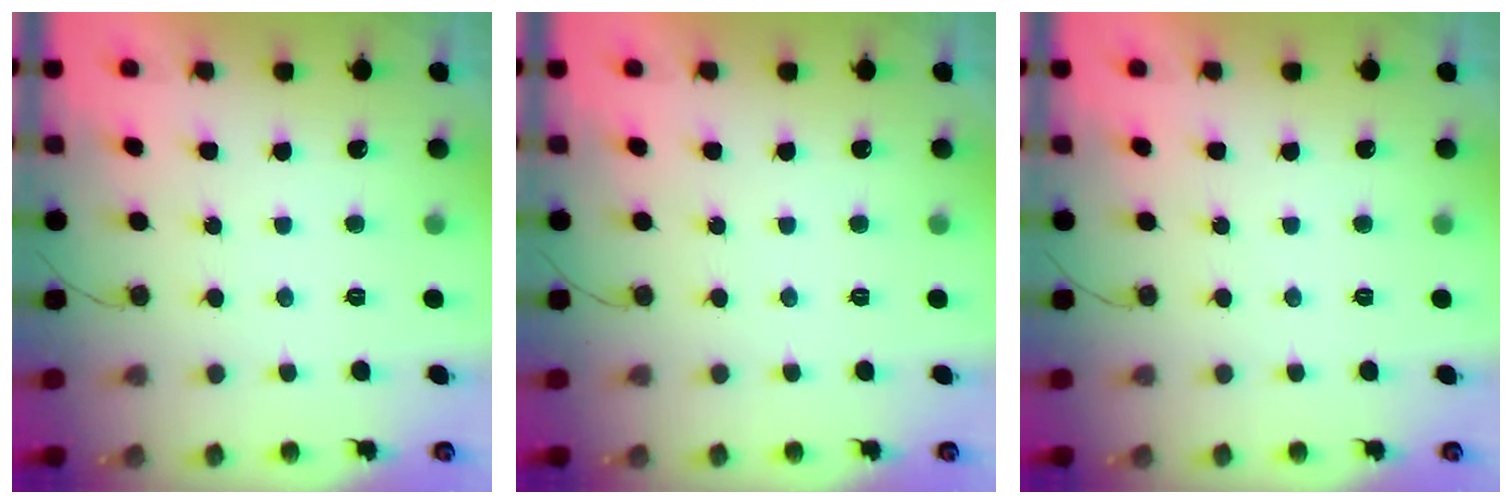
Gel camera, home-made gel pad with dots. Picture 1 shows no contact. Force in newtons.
{"total": 0.0}
{"total": 0.0}